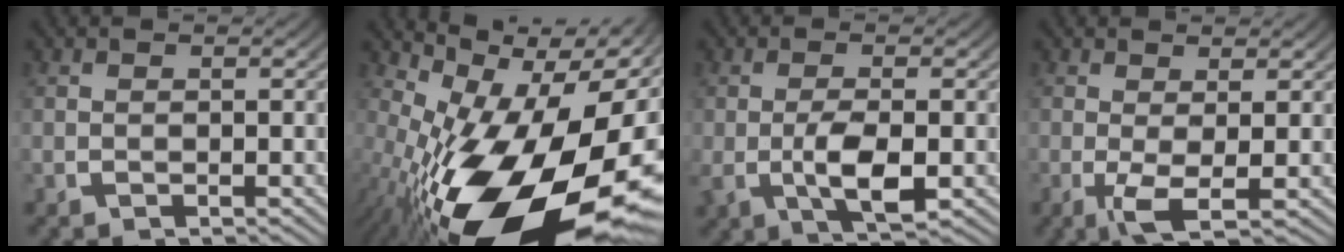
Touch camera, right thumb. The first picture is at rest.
{"total": 21.5, "force": [-2.4, 11.8, 17.7], "torque": [-0.303, -0.067, 0.000]}
{"total": 4.6, "force": [-0.5, 2.1, 4.0], "torque": [-0.076, -0.009, -0.004]}
{"total": 3.5, "force": [-0.4, 1.5, 3.2], "torque": [-0.066, -0.022, -0.003]}